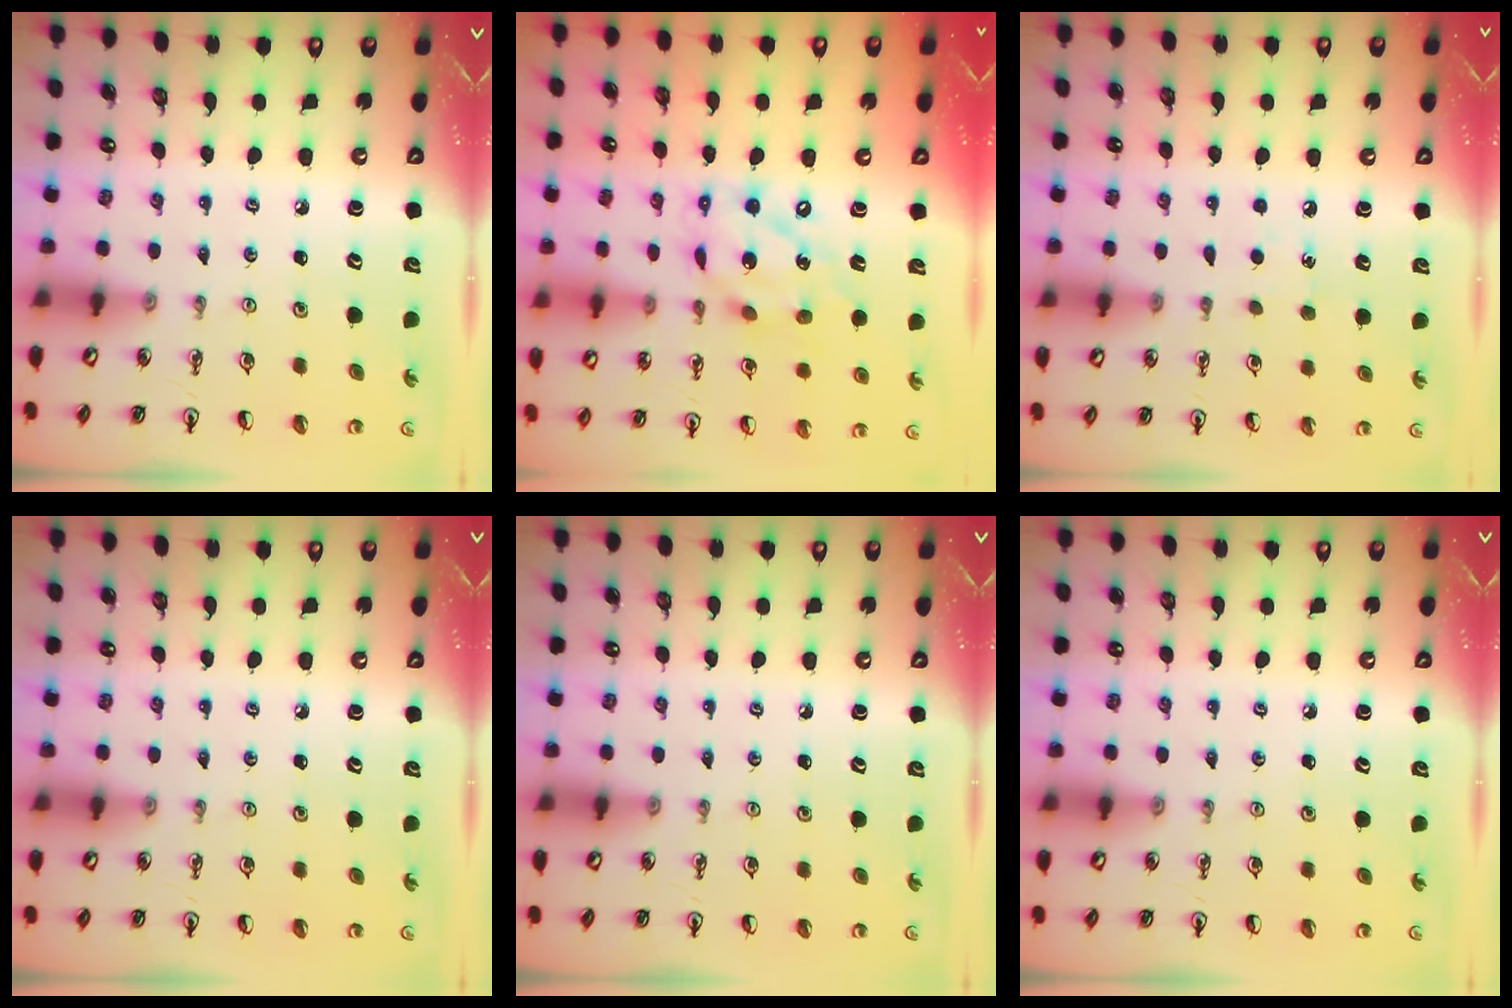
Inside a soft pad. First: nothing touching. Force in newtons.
{"total": 13.8, "press": 13.8, "slide": 1.2}
{"total": 4.9, "press": 4.9, "slide": 0.5}
{"total": 0.0}
{"total": 0.0}
{"total": 0.0}